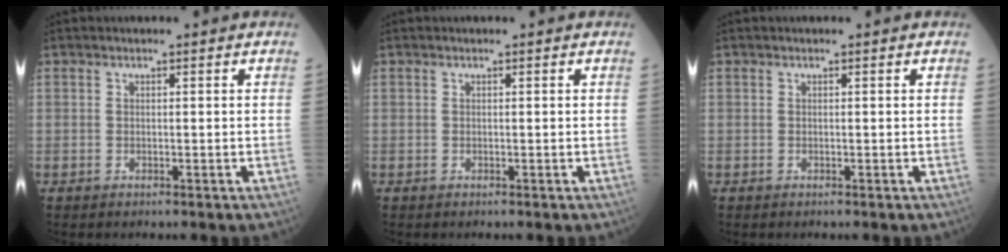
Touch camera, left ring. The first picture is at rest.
{"total": 0.0}
{"total": 0.0}